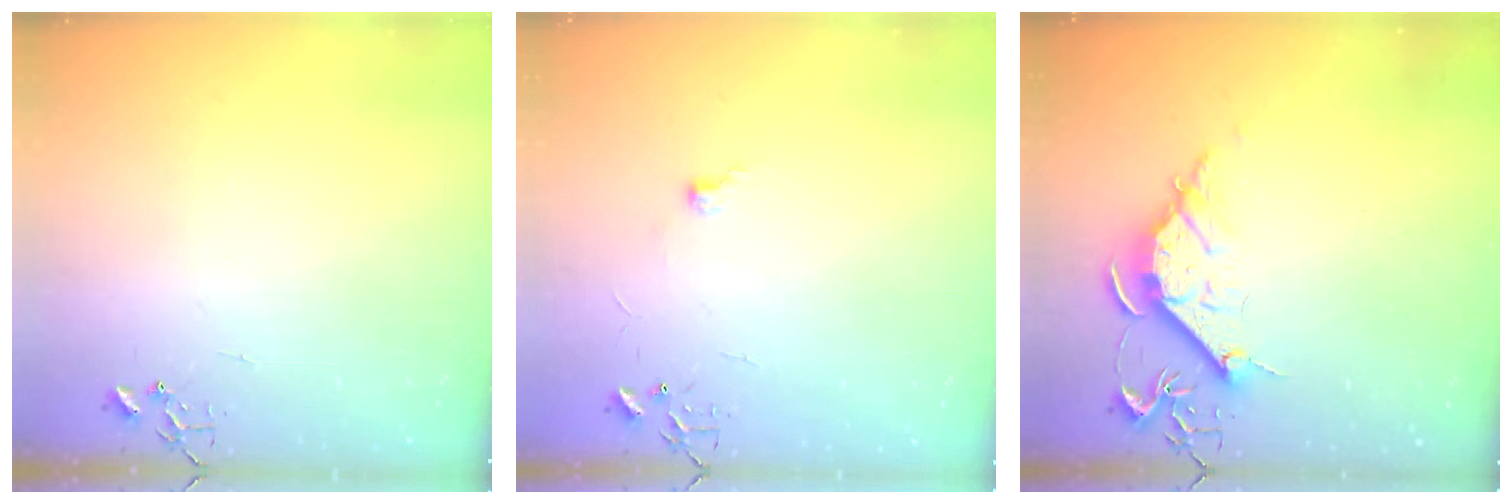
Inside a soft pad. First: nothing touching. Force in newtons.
{"total": 4.7, "press": 4.7, "slide": 0.6}
{"total": 11.6, "press": 11.6, "slide": 0.9}